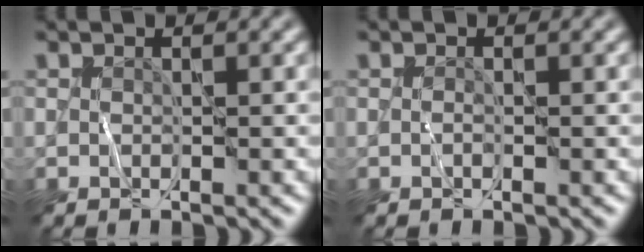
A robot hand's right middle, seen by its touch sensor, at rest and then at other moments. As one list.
[{"total": 0.0}]